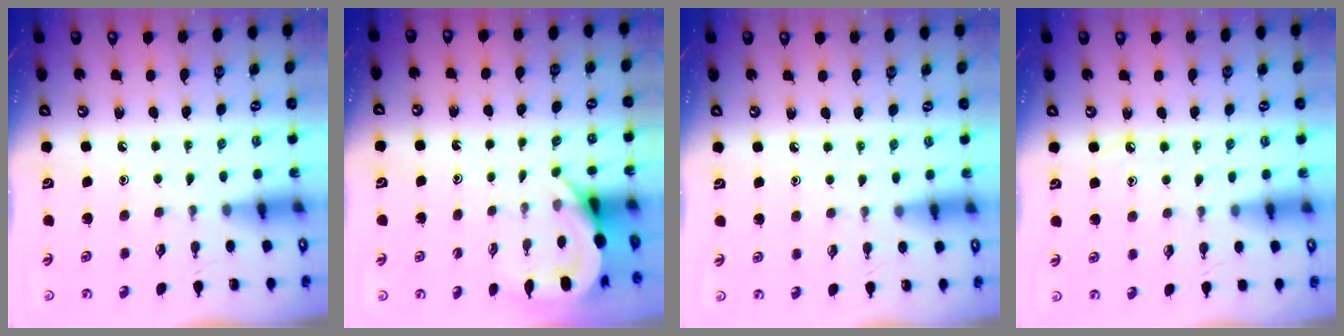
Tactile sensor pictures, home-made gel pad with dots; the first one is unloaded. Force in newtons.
{"total": 4.1, "press": 4.1, "slide": 0.5}
{"total": 3.0, "press": 3.0, "slide": 0.4}
{"total": 4.6, "press": 4.6, "slide": 0.7}